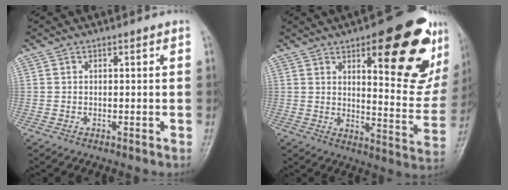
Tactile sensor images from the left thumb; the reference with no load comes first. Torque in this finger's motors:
{"motor_torque": [1.72, 1.04, 1.81, -0.95, 0.30]}